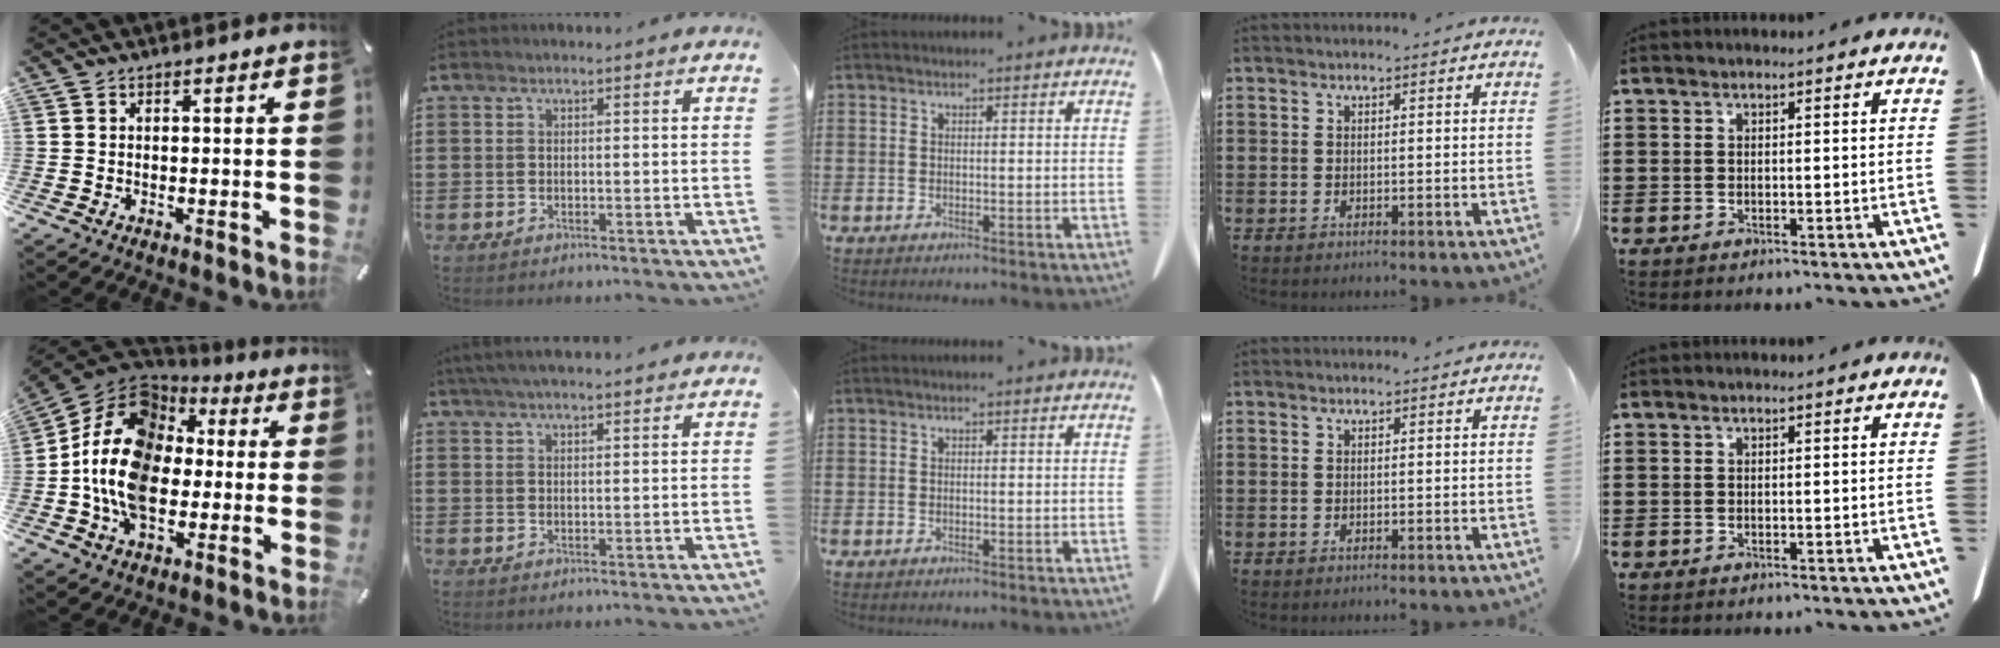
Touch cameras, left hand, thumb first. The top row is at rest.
{"thumb": {"total": 17.1, "force": [-2.1, 13.0, 10.9], "torque": [-0.248, 0.013, -0.043]}, "index": {"total": 3.5, "force": [3.2, 0.1, 1.5], "torque": [-0.037, 0.000, 0.060]}}